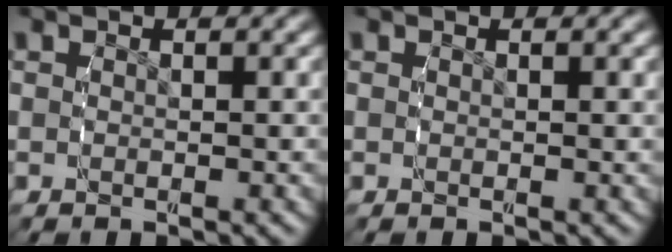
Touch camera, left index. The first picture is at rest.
{"total": 0.0}